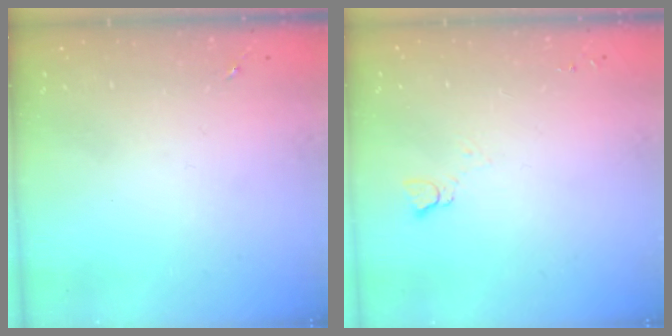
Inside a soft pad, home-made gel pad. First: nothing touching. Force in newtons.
{"total": 2.8, "press": 2.7, "slide": 0.3}